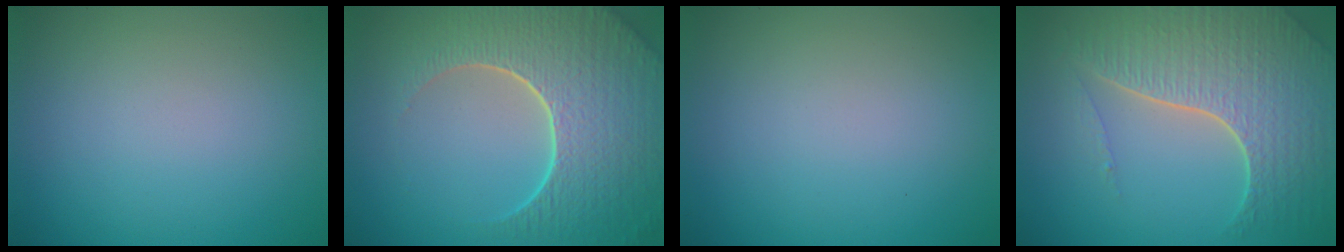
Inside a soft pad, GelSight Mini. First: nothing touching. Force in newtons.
{"total": 9.2, "press": 6.5, "slide": 6.5}
{"total": 0.0}
{"total": 7.0, "press": 5.1, "slide": 4.8}